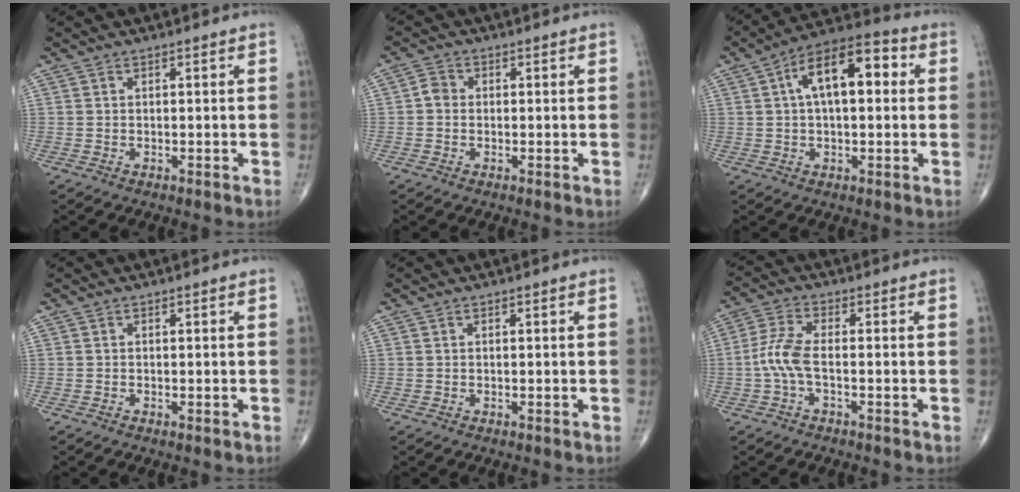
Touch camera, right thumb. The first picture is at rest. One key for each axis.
{"total": 2.3, "fx": -0.2, "fy": 2.0, "fz": 1.2, "tx": -0.010, "ty": 0.006, "tz": -0.011}
{"total": 13.5, "fx": 2.7, "fy": 6.5, "fz": 11.5, "tx": -0.178, "ty": 0.033, "tz": 0.035}
{"total": 0.0}
{"total": 0.0}
{"total": 5.6, "fx": -1.4, "fy": 1.9, "fz": 5.1, "tx": -0.127, "ty": 0.015, "tz": -0.034}